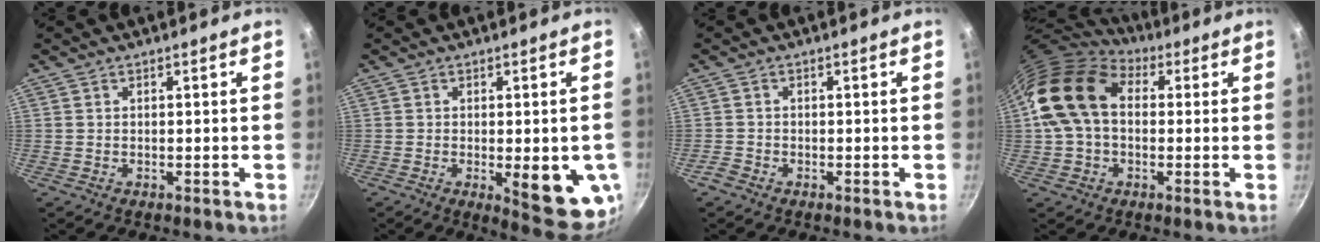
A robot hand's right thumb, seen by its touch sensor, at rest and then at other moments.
{"total": 12.2, "force": [-2.4, 4.0, 11.2], "torque": [-0.113, -0.014, -0.024]}
{"total": 1.7, "force": [-1.3, 1.1, 0.4], "torque": [-0.010, 0.007, -0.026]}
{"total": 15.2, "force": [2.3, 10.7, 10.5], "torque": [-0.169, 0.021, 0.026]}